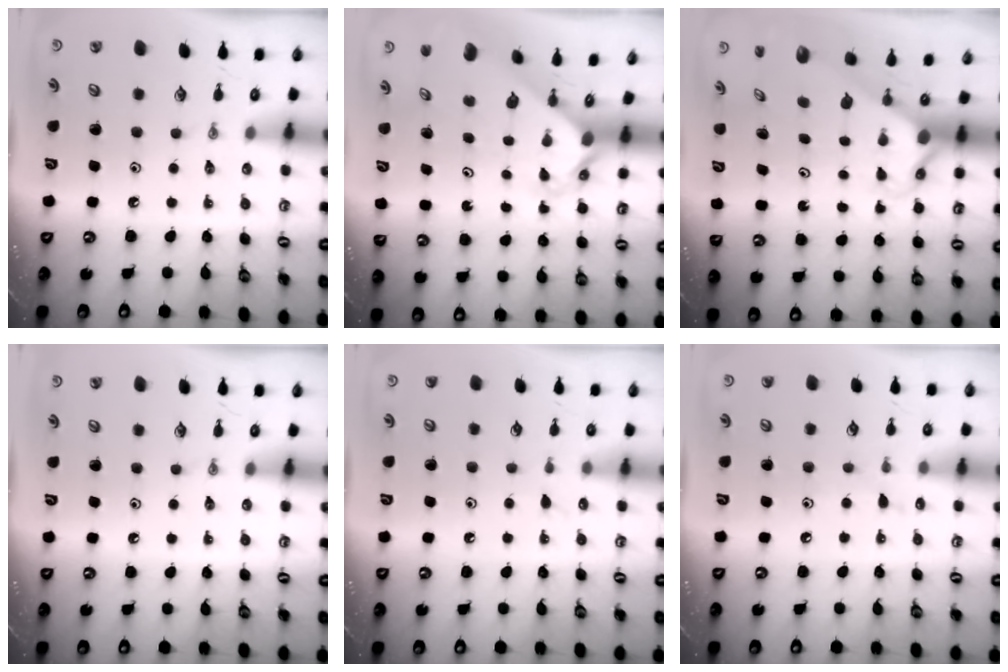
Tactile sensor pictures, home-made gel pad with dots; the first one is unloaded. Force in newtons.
{"total": 2.7, "press": 2.6, "slide": 0.3}
{"total": 2.5, "press": 2.5, "slide": 0.2}
{"total": 0.0}
{"total": 5.0, "press": 5.0, "slide": 0.6}
{"total": 4.6, "press": 4.6, "slide": 0.3}